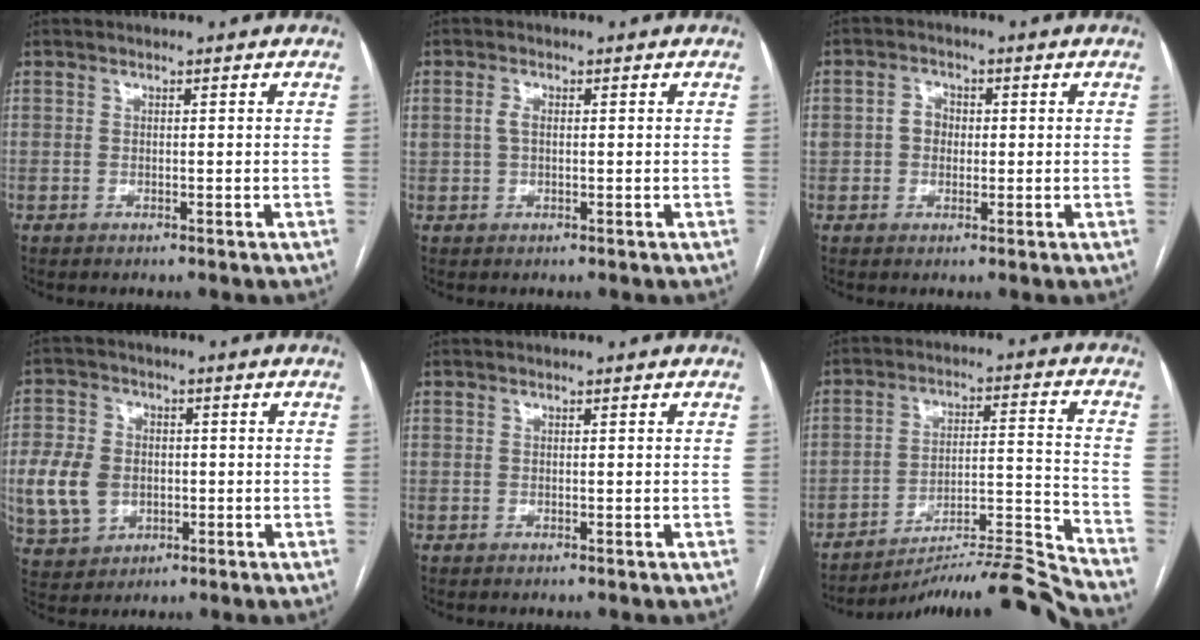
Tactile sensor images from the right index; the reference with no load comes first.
{"total": 2.2, "force": [0.3, 1.2, 1.8], "torque": [-0.041, 0.010, 0.009]}
{"total": 3.8, "force": [0.2, 3.1, 2.2], "torque": [-0.046, 0.019, 0.005]}
{"total": 14.8, "force": [-1.7, 12.2, 8.2], "torque": [-0.221, 0.013, -0.014]}
{"total": 0.0}
{"total": 15.6, "force": [-14.9, -3.8, 2.8], "torque": [-0.021, 0.026, -0.234]}